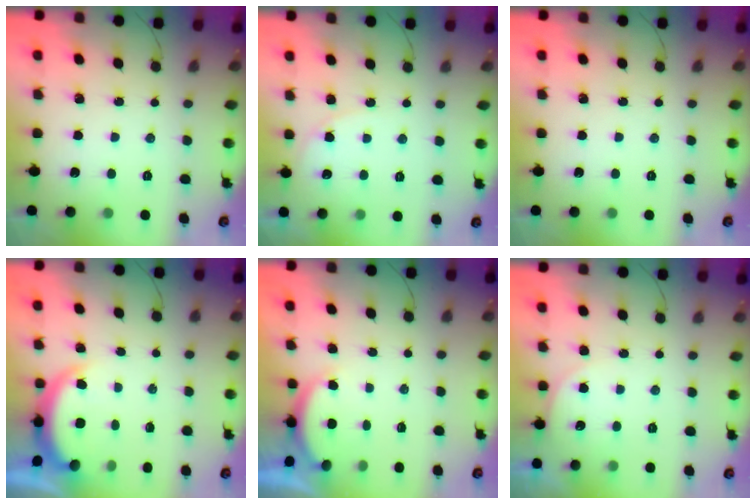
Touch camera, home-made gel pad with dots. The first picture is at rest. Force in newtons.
{"total": 4.2, "press": 4.2, "slide": 0.4}
{"total": 0.0}
{"total": 4.0, "press": 4.0, "slide": 0.5}
{"total": 2.3, "press": 2.2, "slide": 0.6}
{"total": 3.2, "press": 2.6, "slide": 1.9}